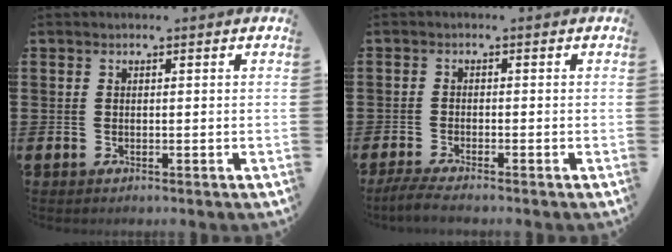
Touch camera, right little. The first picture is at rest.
{"total": 1.9, "force": [-1.5, 0.0, 1.2], "torque": [-0.027, -0.002, -0.031]}